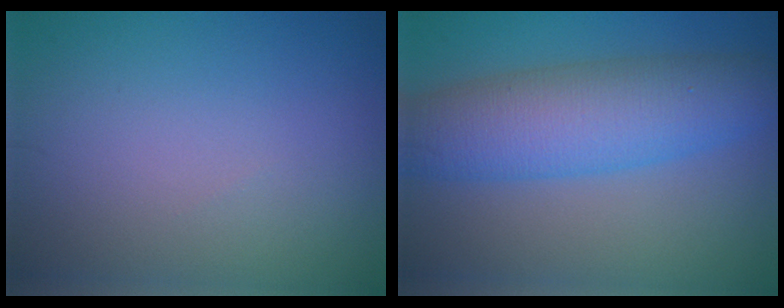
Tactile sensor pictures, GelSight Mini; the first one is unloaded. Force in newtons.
{"total": 7.4, "press": 7.4, "slide": 0.1}